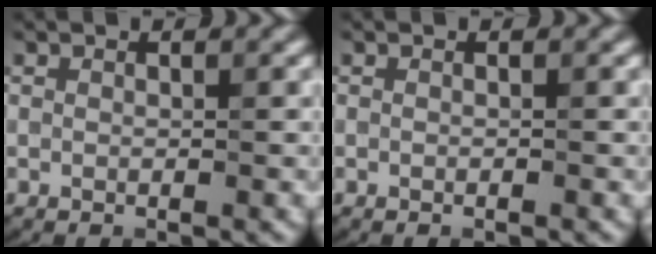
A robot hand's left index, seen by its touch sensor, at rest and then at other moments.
{"total": 0.0}